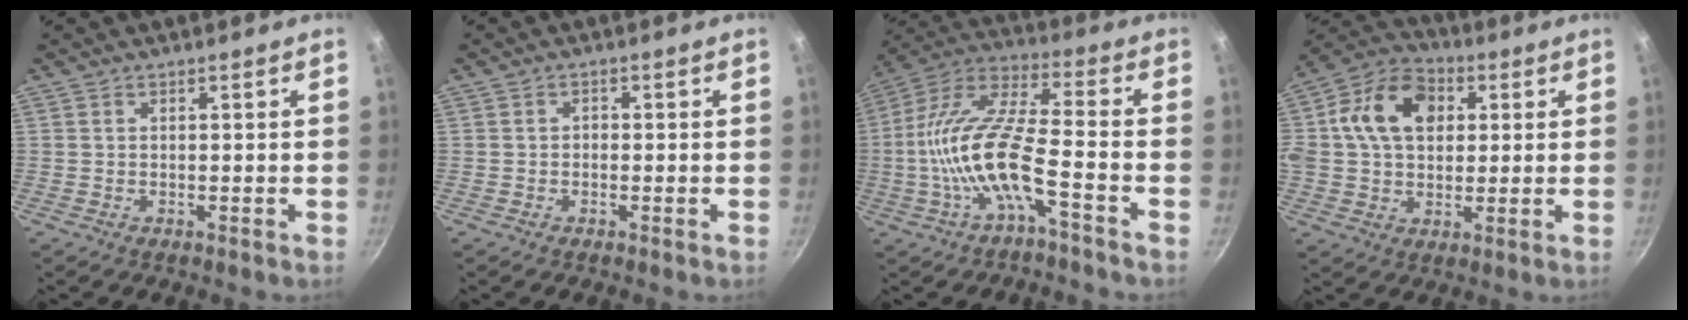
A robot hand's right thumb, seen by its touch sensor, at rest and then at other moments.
{"total": 0.9, "force": [-0.4, 0.8, 0.4], "torque": [-0.004, 0.004, -0.007]}
{"total": 15.2, "force": [-4.9, 4.0, 13.8], "torque": [-0.270, 0.045, -0.105]}
{"total": 16.8, "force": [3.5, 12.3, 10.9], "torque": [-0.177, 0.025, 0.040]}